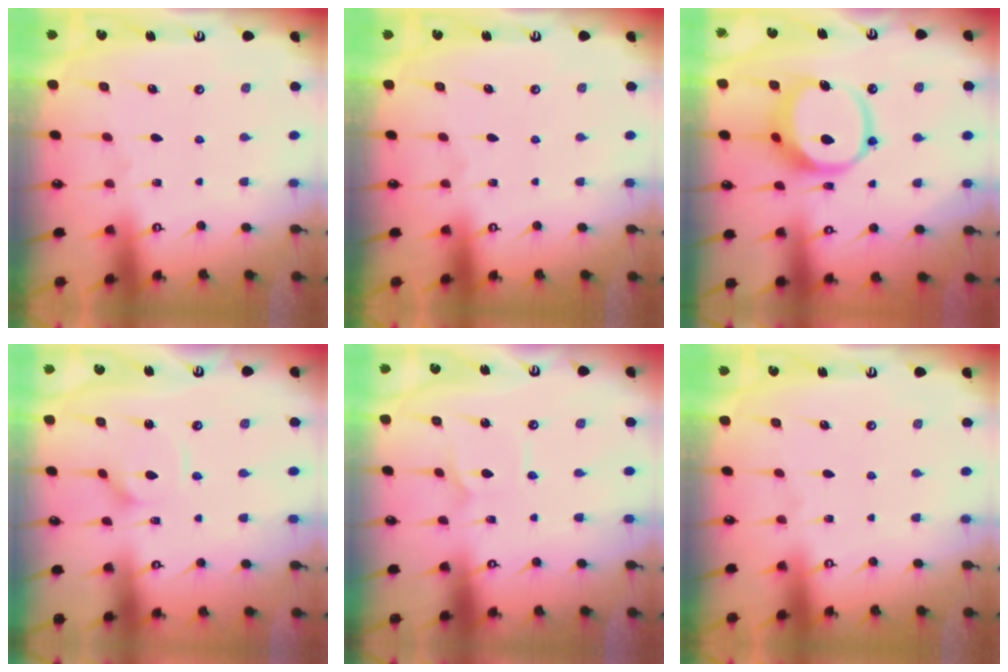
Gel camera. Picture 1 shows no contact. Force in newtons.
{"total": 0.0}
{"total": 13.0, "press": 12.9, "slide": 1.9}
{"total": 3.4, "press": 3.4, "slide": 0.3}
{"total": 1.4, "press": 1.3, "slide": 0.1}
{"total": 0.0}